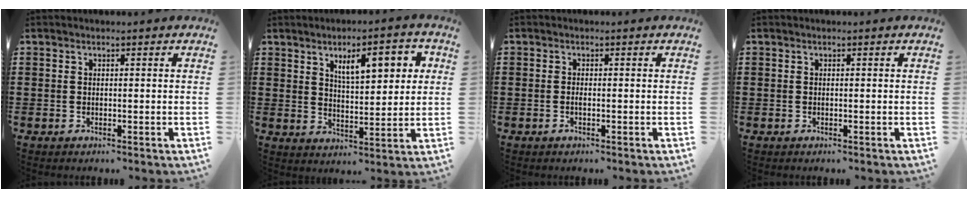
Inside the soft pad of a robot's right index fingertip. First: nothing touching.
{"total": 7.5, "force": [3.2, 2.9, 6.2], "torque": [-0.096, -0.003, 0.047]}
{"total": 0.6, "force": [-0.4, 0.1, 0.5], "torque": [-0.010, -0.003, -0.006]}
{"total": 0.0}